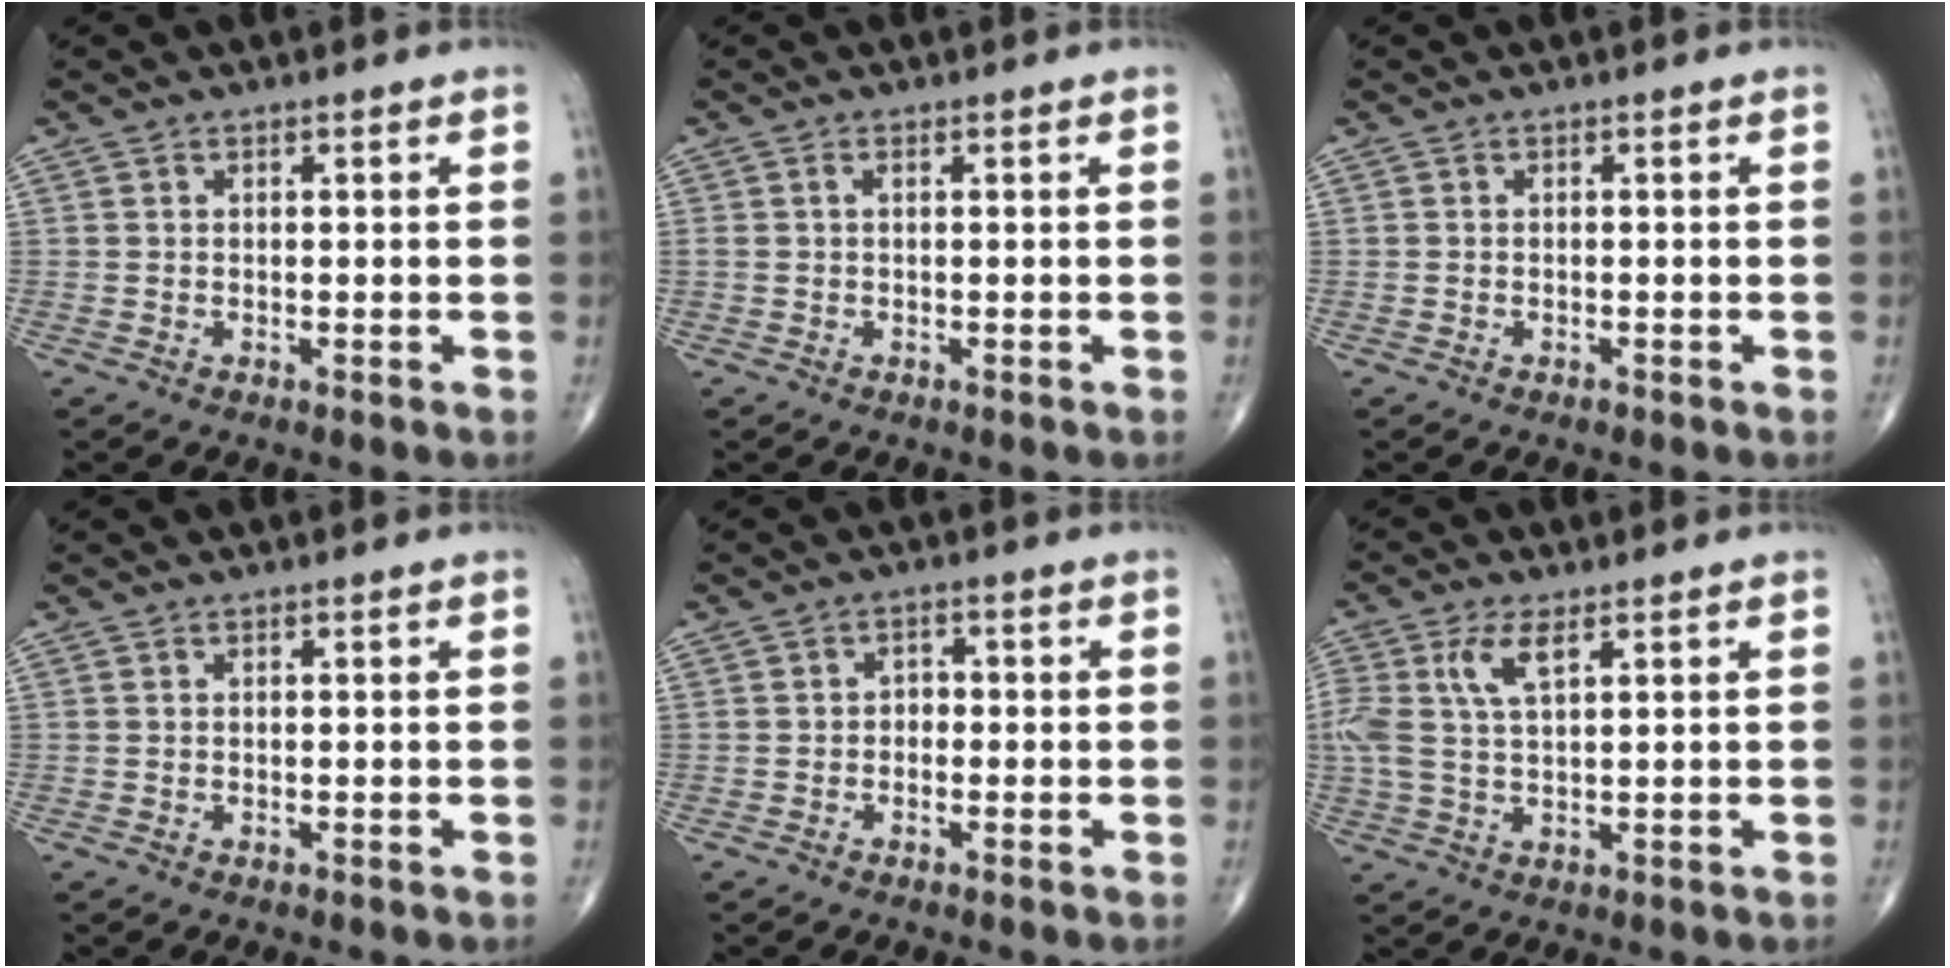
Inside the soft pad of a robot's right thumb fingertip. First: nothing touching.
{"total": 0.8, "force": [0.2, 0.3, 0.8], "torque": [-0.022, 0.006, 0.004]}
{"total": 0.5, "force": [-0.4, 0.3, 0.2], "torque": [-0.006, 0.001, -0.008]}
{"total": 0.0}
{"total": 1.9, "force": [-0.5, 1.5, 1.0], "torque": [0.001, 0.009, -0.017]}
{"total": 7.1, "force": [2.6, 2.8, 6.0], "torque": [-0.151, 0.005, 0.054]}